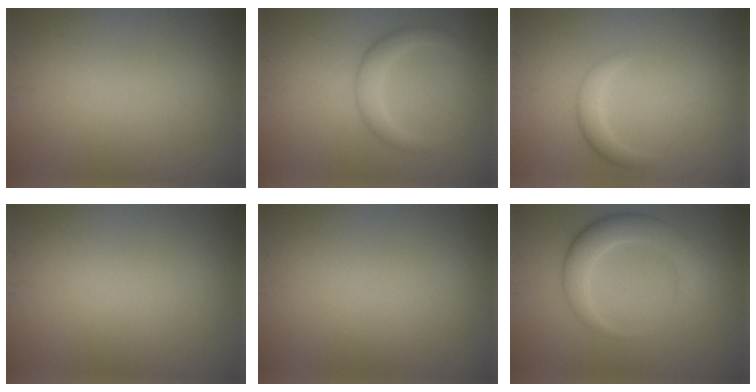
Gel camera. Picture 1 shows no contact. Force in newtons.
{"total": 2.3, "press": 2.3, "slide": 0.1}
{"total": 1.6, "press": 1.6, "slide": 0.1}
{"total": 0.0}
{"total": 0.0}
{"total": 4.2, "press": 4.2, "slide": 0.1}